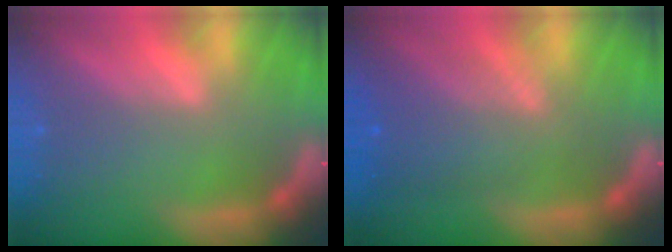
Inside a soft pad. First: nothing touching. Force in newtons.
{"total": 6.0}